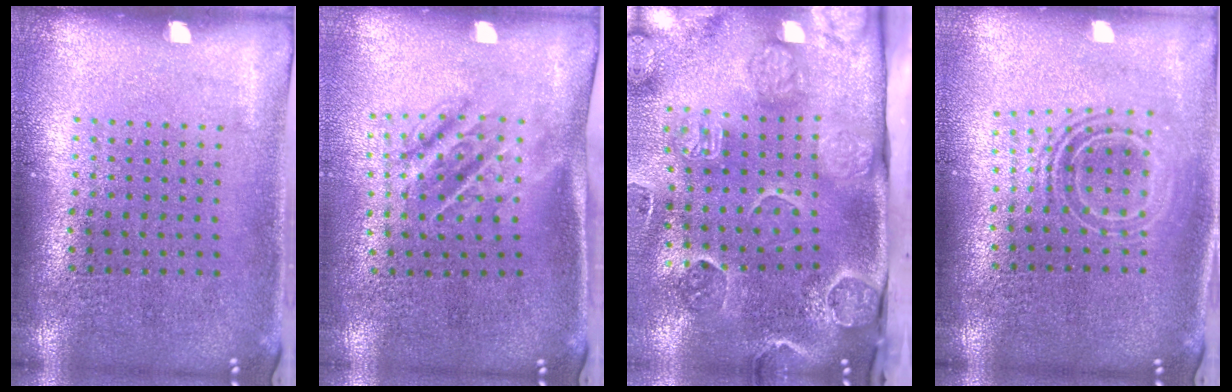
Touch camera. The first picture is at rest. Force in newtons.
{"total": 1.7, "press": 1.3, "slide": 1.1}
{"total": 3.4, "press": 3.1, "slide": 1.4}
{"total": 1.8, "press": 1.3, "slide": 1.1}